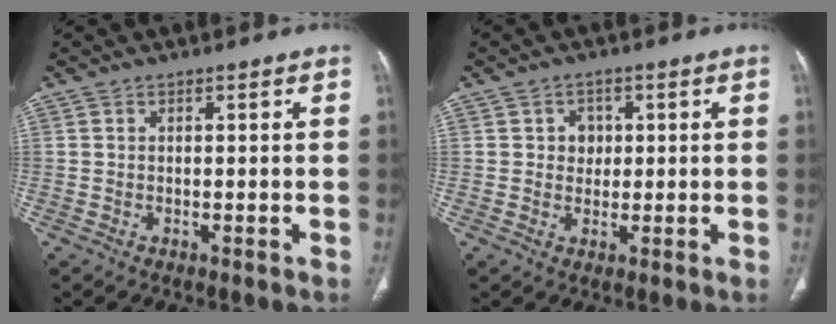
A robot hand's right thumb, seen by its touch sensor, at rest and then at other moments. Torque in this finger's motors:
{"motor_torque": [0.46, 0.92, 0.43, -0.27, 0.02]}